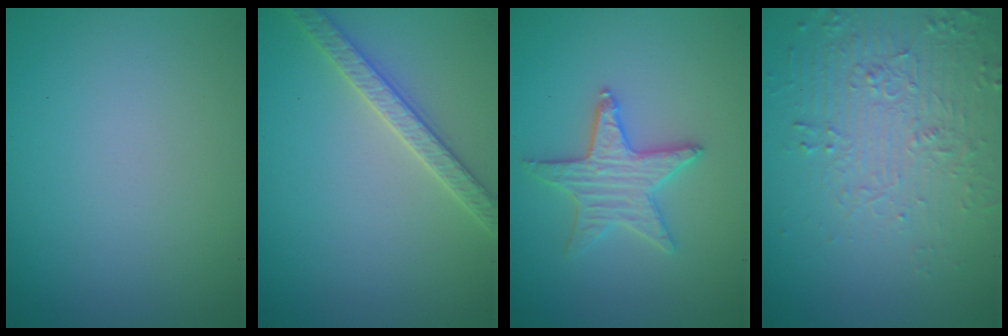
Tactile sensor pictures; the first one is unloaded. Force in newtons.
{"total": 2.8, "press": 2.8, "slide": 0.4}
{"total": 3.1, "press": 3.1, "slide": 0.5}
{"total": 4.9, "press": 3.6, "slide": 3.4}